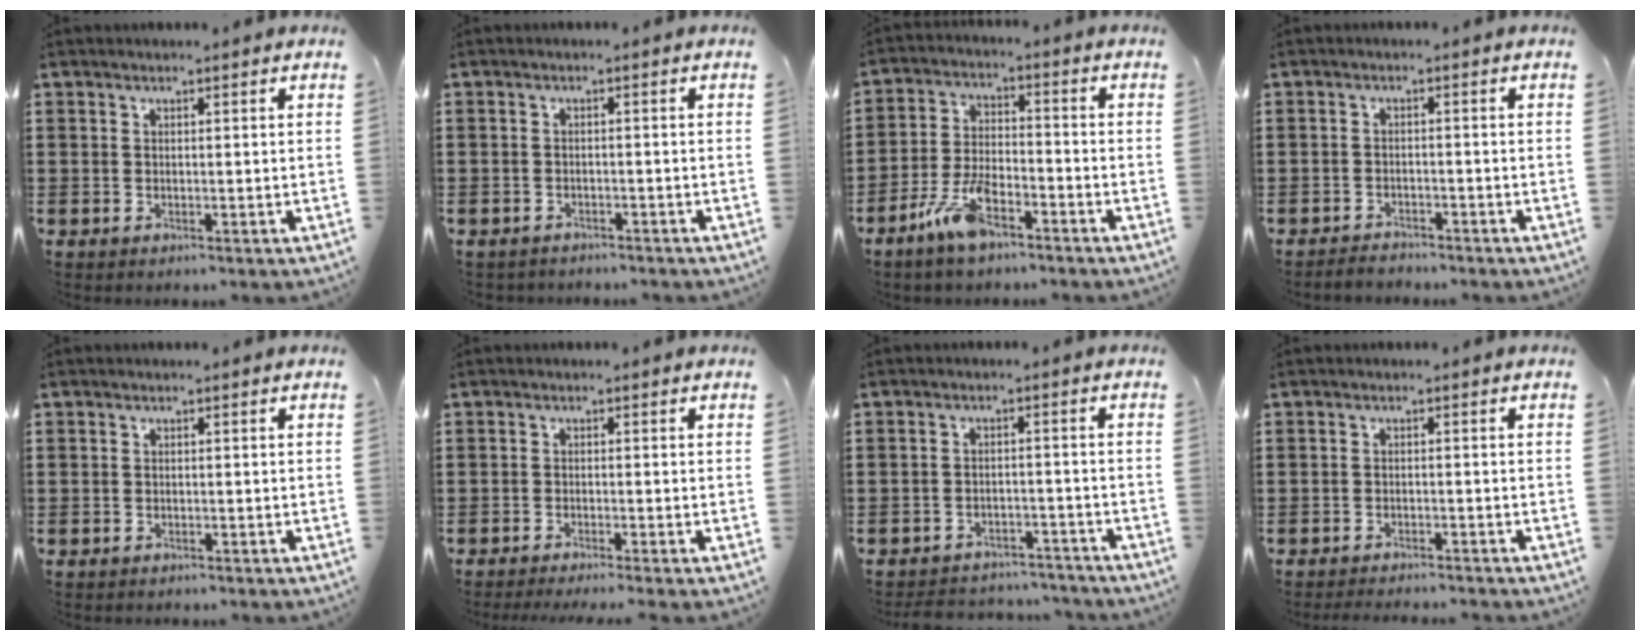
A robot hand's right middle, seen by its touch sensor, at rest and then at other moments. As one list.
[{"total": 1.4, "force": [-1.4, 0.2, -0.1], "torque": [-0.004, 0.000, -0.031]}, {"total": 7.5, "force": [-4.9, 2.4, 5.1], "torque": [-0.122, -0.002, -0.097]}, {"total": 1.9, "force": [-1.9, 0.2, -0.1], "torque": [-0.004, 0.000, -0.043]}, {"total": 0.5, "force": [-0.4, 0.3, -0.1], "torque": [0.002, 0.002, -0.010]}, {"total": 1.0, "force": [-0.8, -0.3, 0.6], "torque": [-0.009, -0.004, -0.015]}, {"total": 3.3, "force": [-3.3, 0.5, 0.1], "torque": [-0.007, 0.003, -0.071]}, {"total": 1.5, "force": [-1.5, -0.1, 0.1], "torque": [-0.005, 0.001, -0.031]}]